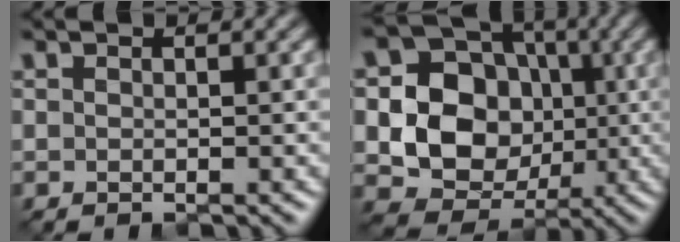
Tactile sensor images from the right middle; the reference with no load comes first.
{"total": 10.2, "force": [-0.4, 9.0, 4.7], "torque": [-0.078, -0.002, -0.020]}